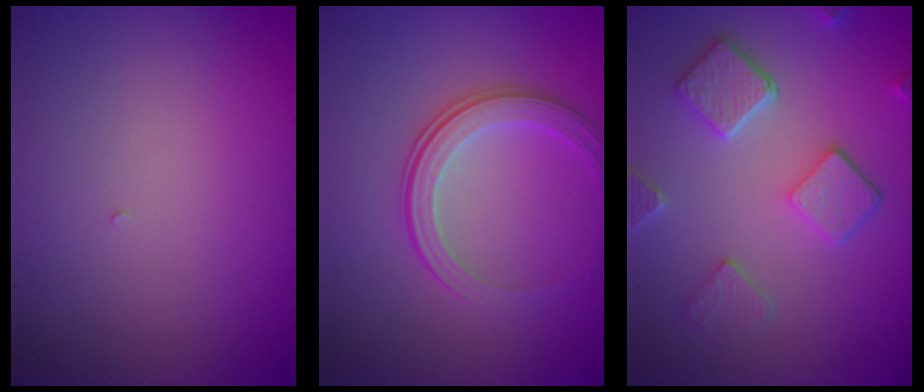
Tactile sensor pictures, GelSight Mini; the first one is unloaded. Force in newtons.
{"total": 2.8, "press": 2.2, "slide": 1.8}
{"total": 5.0, "press": 3.9, "slide": 3.2}